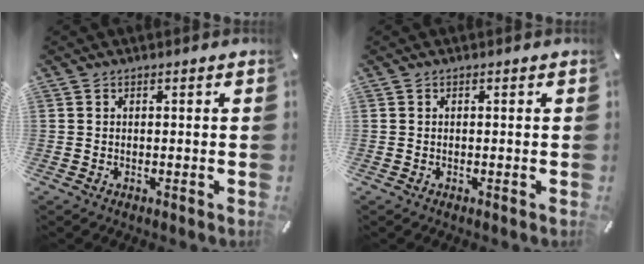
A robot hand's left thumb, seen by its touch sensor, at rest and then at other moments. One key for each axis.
{"total": 0.0}